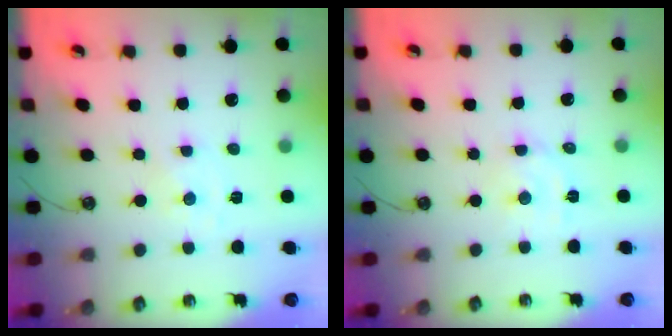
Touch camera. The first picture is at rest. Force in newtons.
{"total": 4.2, "press": 4.2, "slide": 0.5}